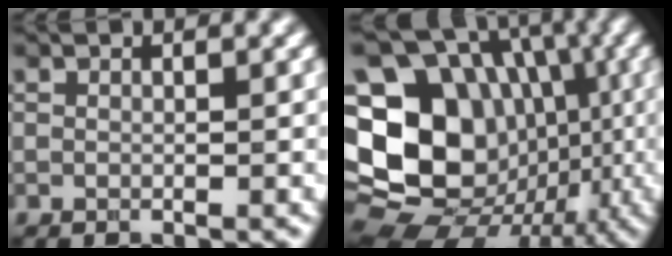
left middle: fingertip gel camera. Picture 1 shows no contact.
{"total": 20.9, "force": [-1.6, 17.6, 11.1], "torque": [-0.188, 0.006, -0.047]}